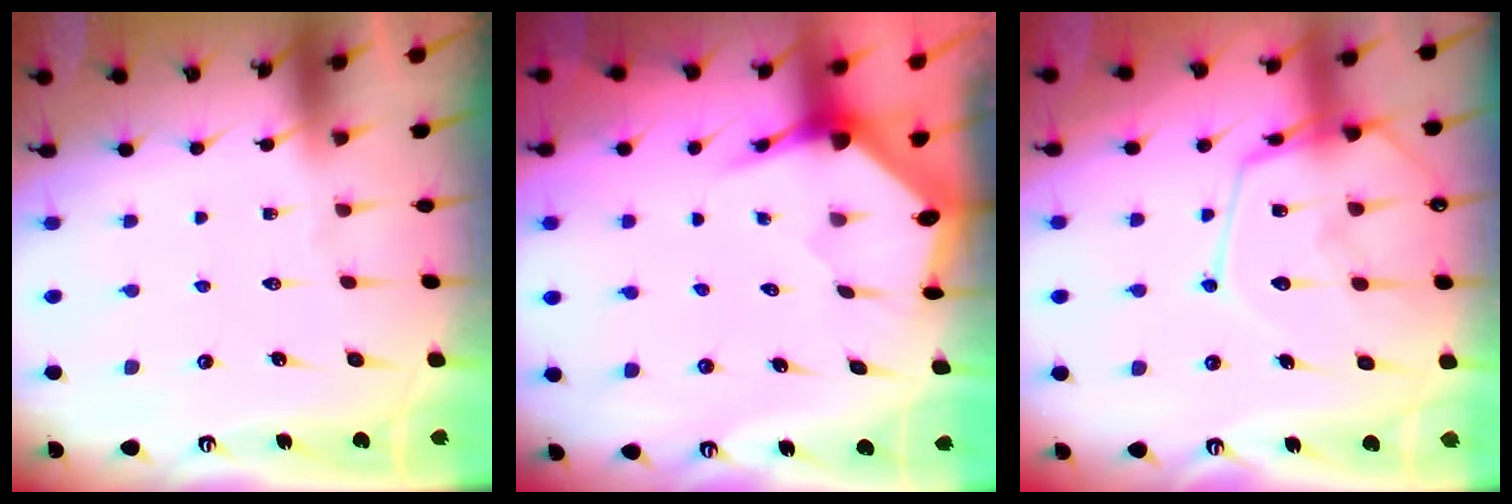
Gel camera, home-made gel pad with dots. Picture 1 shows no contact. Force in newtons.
{"total": 3.6, "press": 3.6, "slide": 0.5}
{"total": 15.6, "press": 15.6, "slide": 1.5}